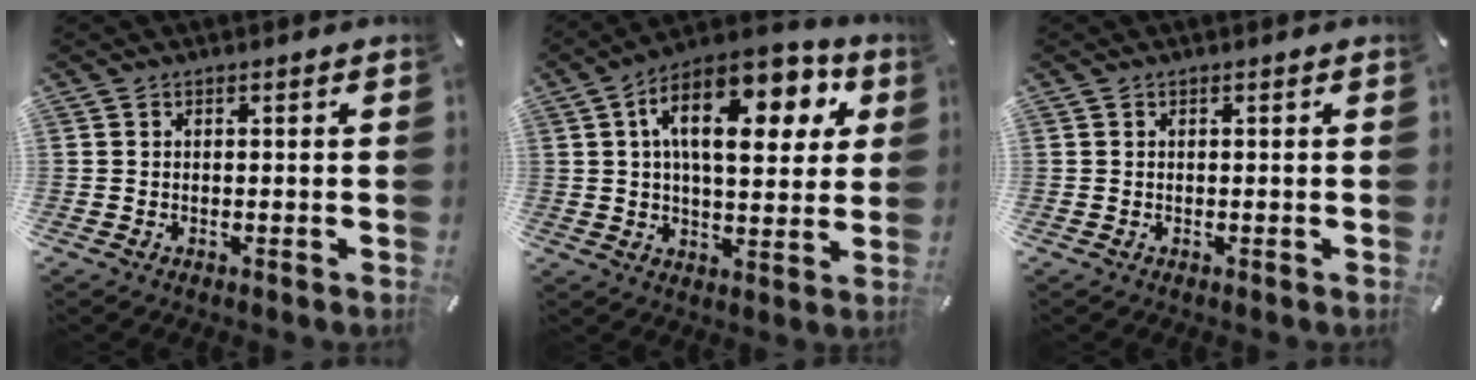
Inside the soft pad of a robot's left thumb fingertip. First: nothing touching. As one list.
[{"total": 18.1, "force": [7.0, 9.0, 14.1], "torque": [-0.216, -0.019, 0.112]}, {"total": 0.0}]